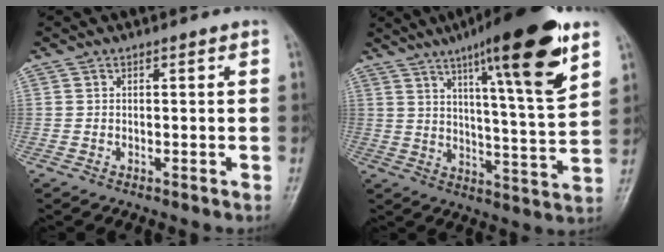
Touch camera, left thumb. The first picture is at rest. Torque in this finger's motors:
{"motor_torque": [0.23, 0.24, 1.86, -0.86, 0.23]}